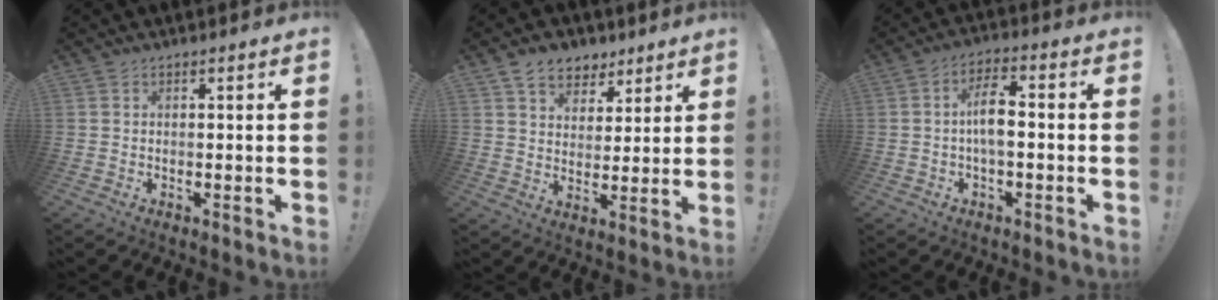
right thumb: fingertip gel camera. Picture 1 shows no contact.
{"total": 9.2, "force": [6.1, 6.5, 2.5], "torque": [-0.040, -0.036, 0.121]}
{"total": 7.7, "force": [-0.4, 2.9, 7.1], "torque": [-0.121, 0.006, -0.010]}